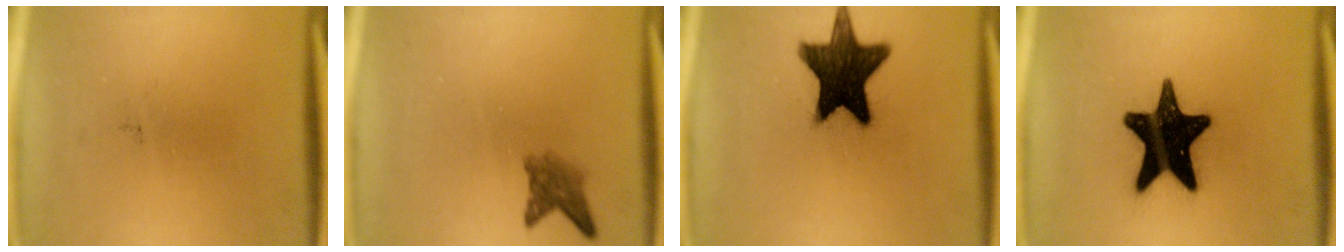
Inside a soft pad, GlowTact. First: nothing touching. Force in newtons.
{"total": 2.9}
{"total": 15.8}
{"total": 18.9}